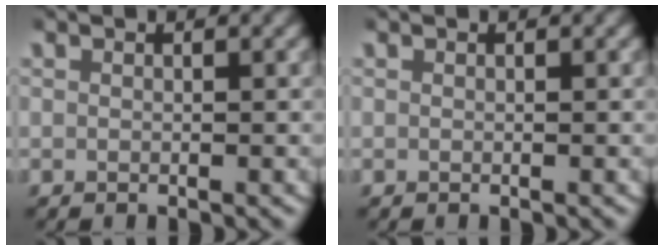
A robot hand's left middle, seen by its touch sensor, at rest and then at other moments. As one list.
[{"total": 0.0}]